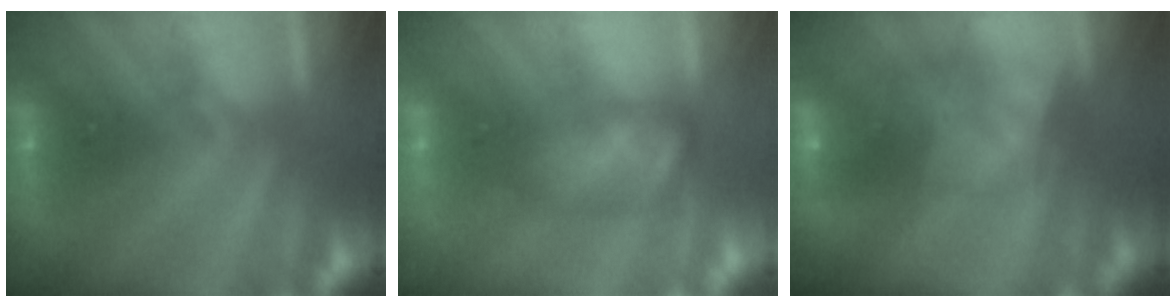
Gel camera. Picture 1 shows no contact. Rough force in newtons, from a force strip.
{"total": 4.7}
{"total": 6.9}